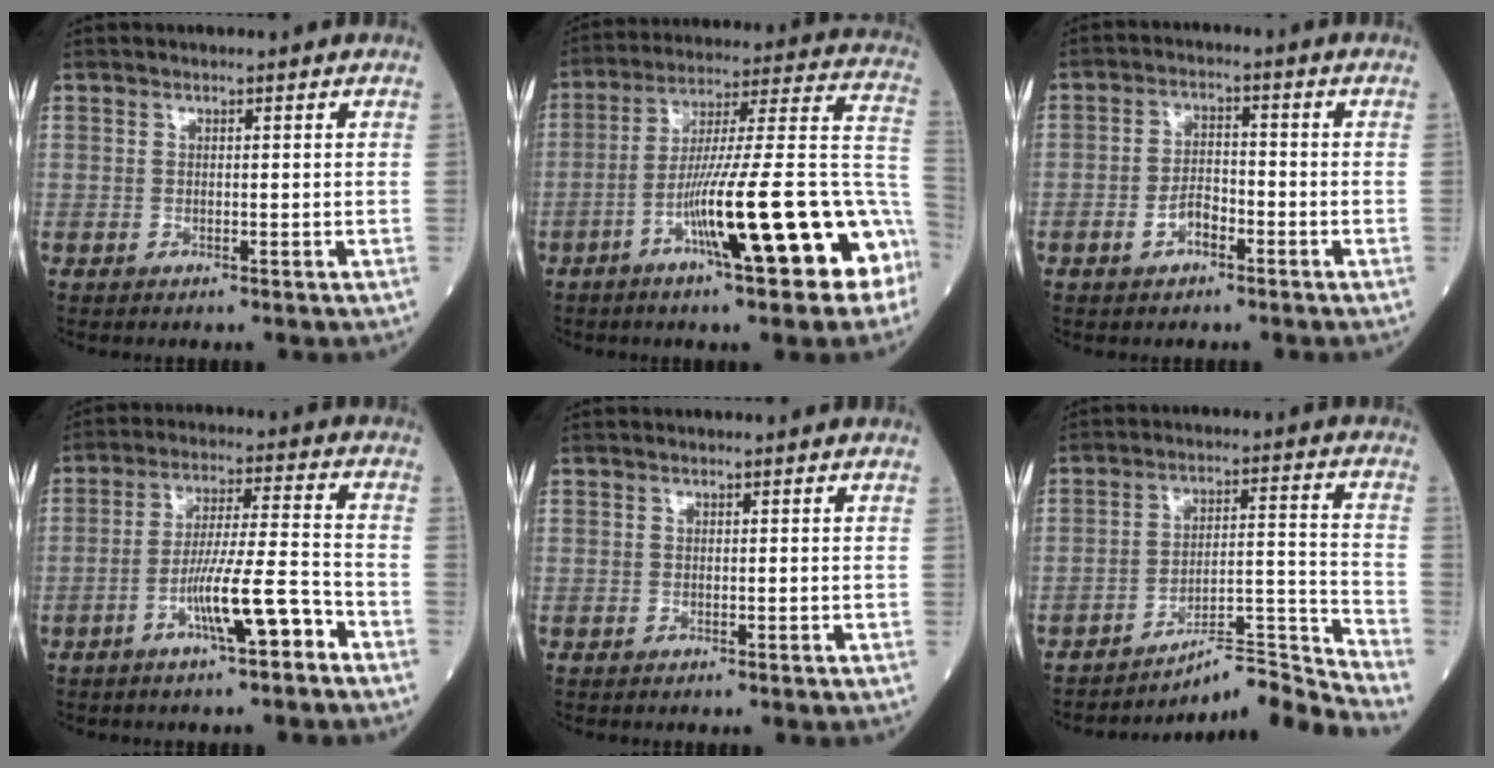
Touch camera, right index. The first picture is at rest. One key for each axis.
{"total": 20.5, "fx": -8.8, "fy": 1.2, "fz": 18.5, "tx": -0.240, "ty": 0.005, "tz": -0.138}
{"total": 4.0, "fx": -2.1, "fy": 2.0, "fz": 2.8, "tx": -0.055, "ty": 0.007, "tz": -0.039}
{"total": 9.1, "fx": -4.9, "fy": 0.5, "fz": 7.7, "tx": -0.137, "ty": 0.009, "tz": -0.081}
{"total": 0.0}
{"total": 11.2, "fx": -10.7, "fy": -3.4, "fz": 0.6, "tx": 0.006, "ty": 0.047, "tz": -0.171}